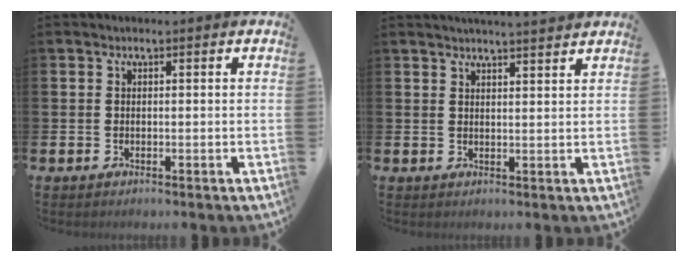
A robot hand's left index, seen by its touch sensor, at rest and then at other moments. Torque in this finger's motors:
{"motor_torque": [0.79, -0.99, 0.11, 0.07]}